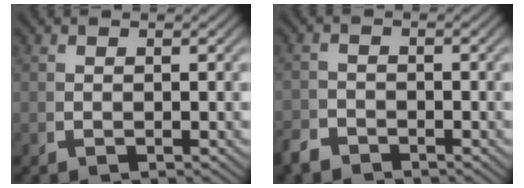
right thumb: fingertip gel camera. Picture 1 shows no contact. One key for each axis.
{"total": 2.0, "fx": -1.9, "fy": 0.6, "fz": -0.1, "tx": 0.011, "ty": -0.007, "tz": -0.035}